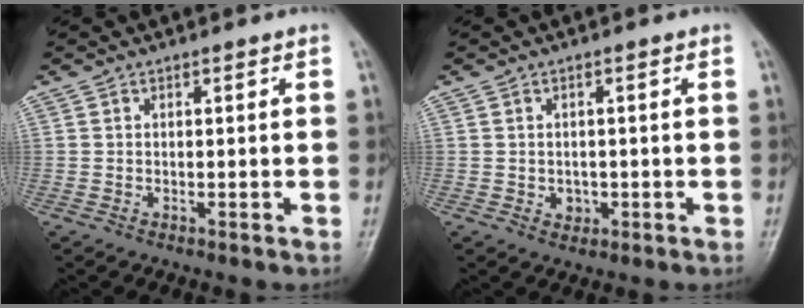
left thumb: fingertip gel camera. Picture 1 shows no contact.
{"total": 2.0, "force": [-0.4, 1.7, 0.9], "torque": [-0.005, 0.002, -0.001]}